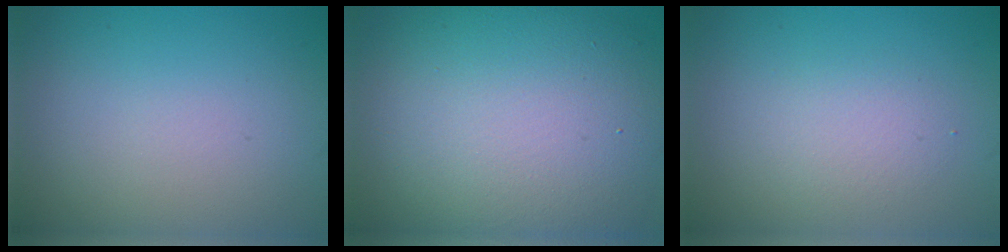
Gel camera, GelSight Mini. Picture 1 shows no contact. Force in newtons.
{"total": 14.6, "press": 14.6, "slide": 0.7}
{"total": 2.0, "press": 2.0, "slide": 0.1}